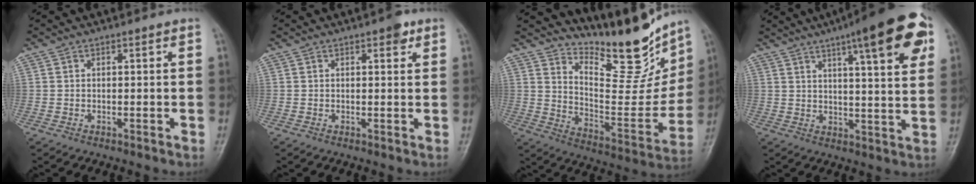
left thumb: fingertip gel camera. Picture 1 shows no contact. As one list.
[{"total": 2.4, "force": [1.3, 1.0, 1.7], "torque": [-0.016, -0.003, 0.015]}, {"total": 18.2, "force": [15.1, 5.6, 8.4], "torque": [-0.077, -0.113, 0.242]}, {"total": 17.6, "force": [8.6, 3.7, 14.9], "torque": [-0.186, -0.015, 0.116]}]